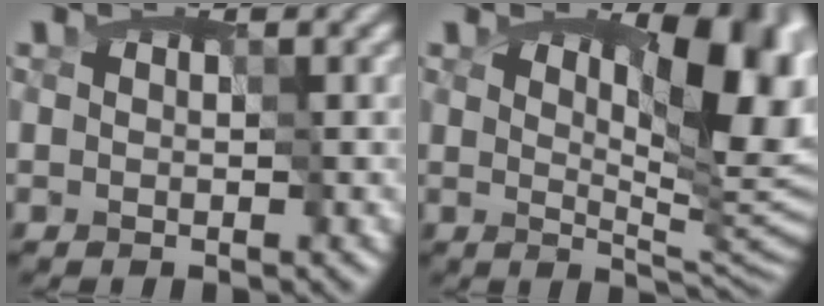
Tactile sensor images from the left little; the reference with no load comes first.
{"total": 10.5, "force": [3.7, 5.1, 8.5], "torque": [-0.109, -0.005, 0.065]}